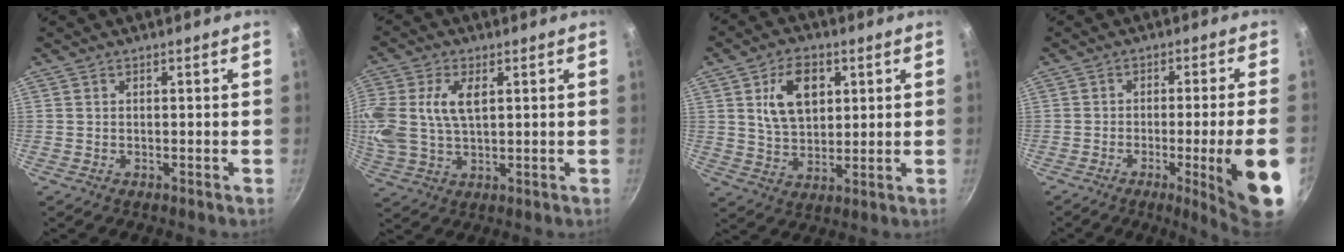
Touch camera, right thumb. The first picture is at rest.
{"total": 12.9, "force": [3.1, 7.6, 10.0], "torque": [-0.215, 0.008, 0.062]}
{"total": 10.7, "force": [3.4, 6.8, 7.5], "torque": [-0.105, -0.012, 0.063]}
{"total": 13.3, "force": [-4.2, 0.4, 12.6], "torque": [-0.176, 0.012, -0.052]}